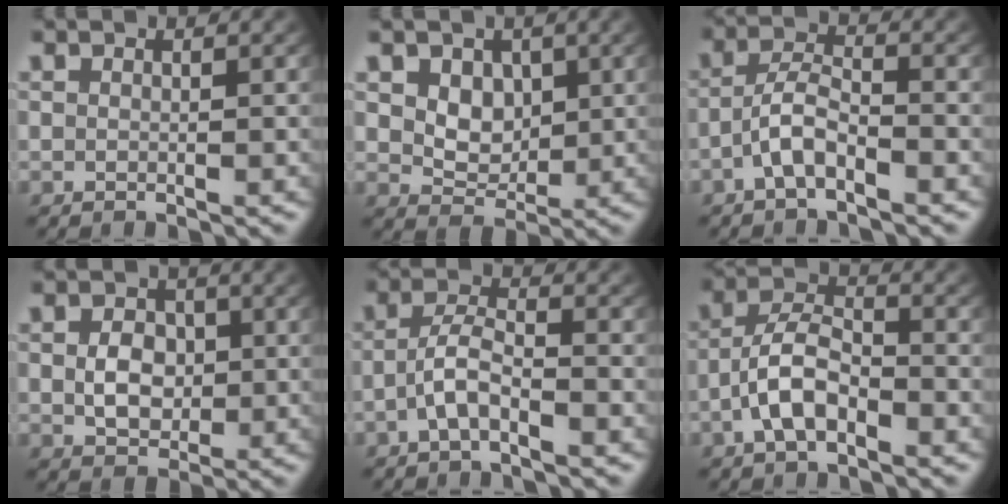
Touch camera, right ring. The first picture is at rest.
{"total": 4.4, "force": [1.4, 3.5, 2.4], "torque": [-0.046, -0.017, 0.035]}
{"total": 3.3, "force": [-2.1, 1.4, 2.2], "torque": [-0.039, -0.004, -0.039]}
{"total": 3.1, "force": [-0.1, 2.3, 2.1], "torque": [-0.030, -0.012, 0.009]}
{"total": 3.0, "force": [-1.9, 1.0, 2.1], "torque": [-0.040, -0.001, -0.035]}
{"total": 4.8, "force": [-1.9, 3.0, 3.3], "torque": [-0.065, -0.015, -0.030]}